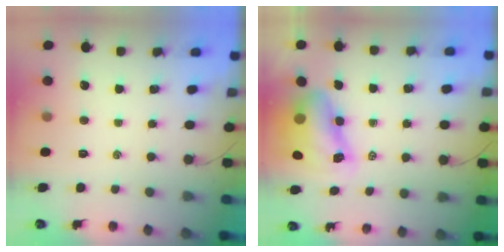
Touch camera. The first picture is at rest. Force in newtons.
{"total": 10.8, "press": 10.3, "slide": 3.0}